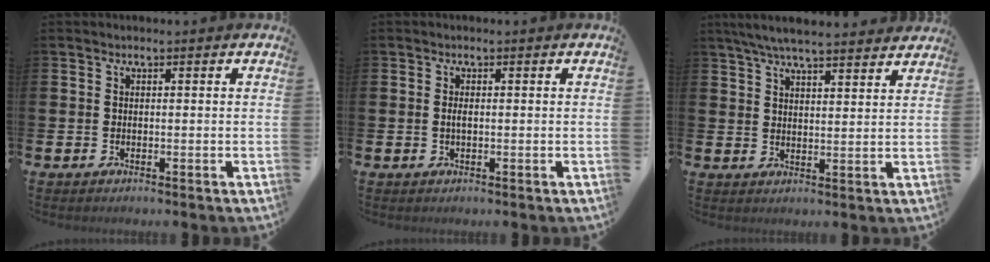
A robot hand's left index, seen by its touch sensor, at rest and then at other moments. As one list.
[{"total": 0.9, "force": [0.0, 0.3, 0.8], "torque": [-0.018, 0.003, -0.001]}, {"total": 6.4, "force": [6.0, 0.7, 2.0], "torque": [-0.054, -0.022, 0.110]}]